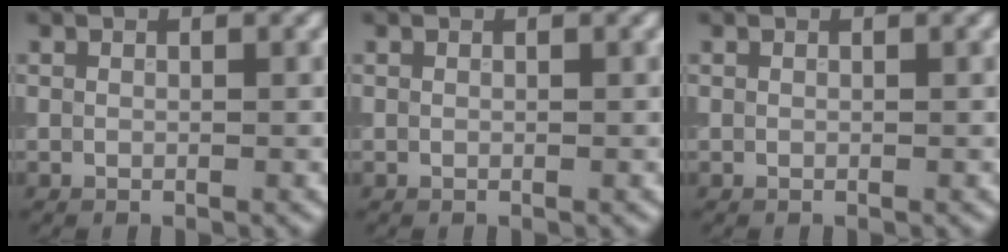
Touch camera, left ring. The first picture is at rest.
{"total": 0.0}
{"total": 0.0}